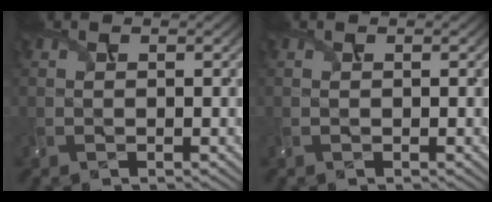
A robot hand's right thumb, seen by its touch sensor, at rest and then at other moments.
{"total": 0.0}